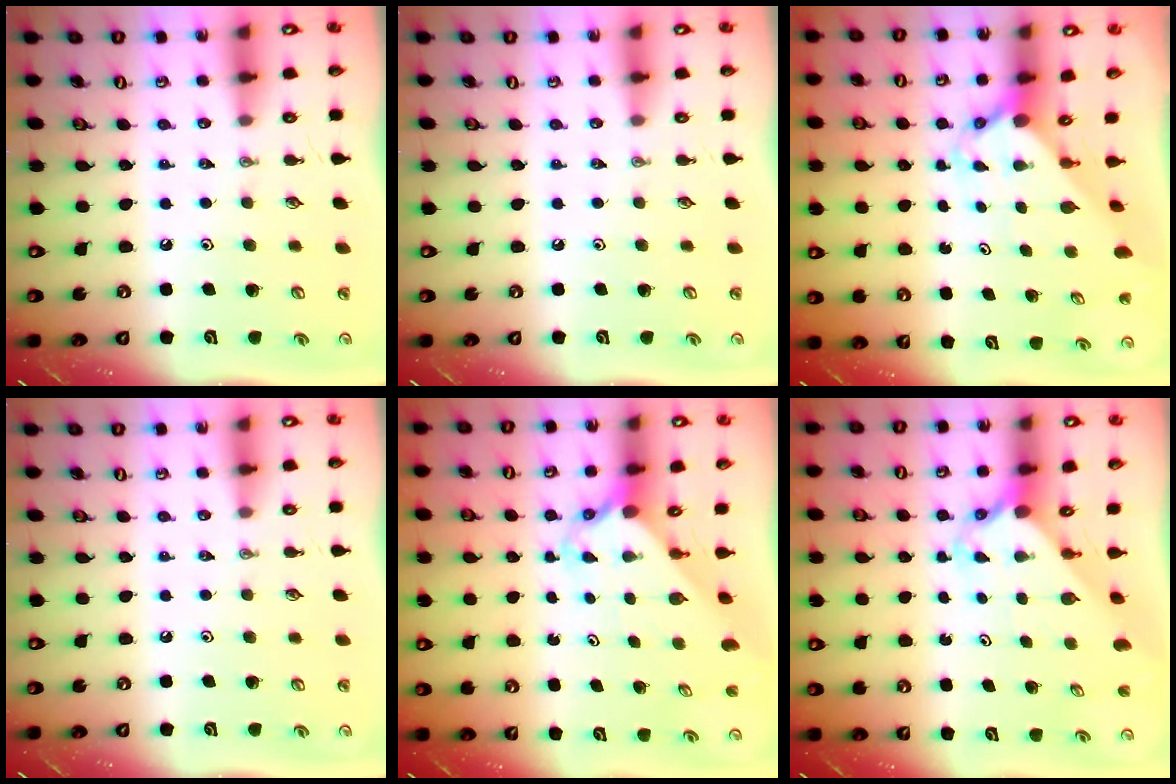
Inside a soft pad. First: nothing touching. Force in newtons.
{"total": 0.0}
{"total": 2.8, "press": 2.8, "slide": 0.3}
{"total": 0.0}
{"total": 2.4, "press": 2.4, "slide": 0.2}
{"total": 2.4, "press": 2.4, "slide": 0.2}